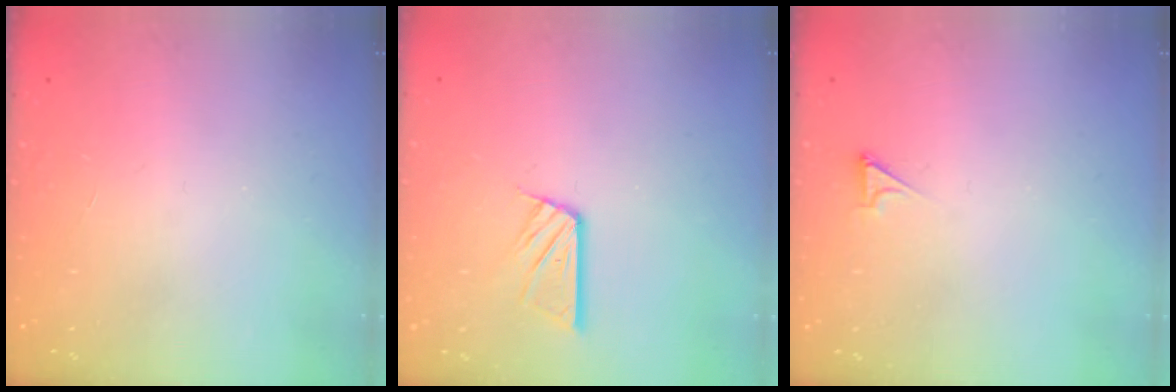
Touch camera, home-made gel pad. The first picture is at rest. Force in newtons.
{"total": 9.2, "press": 9.2, "slide": 0.8}
{"total": 2.2, "press": 2.2, "slide": 0.3}